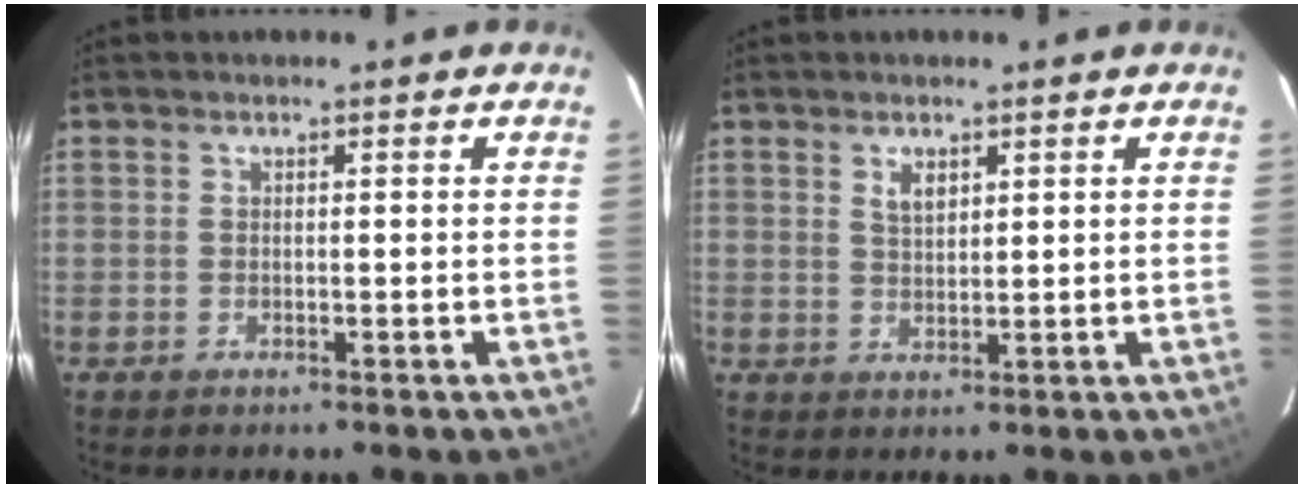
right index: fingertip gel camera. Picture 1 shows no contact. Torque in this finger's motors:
{"motor_torque": [-0.03, 0.06, 0.09, 0.03]}